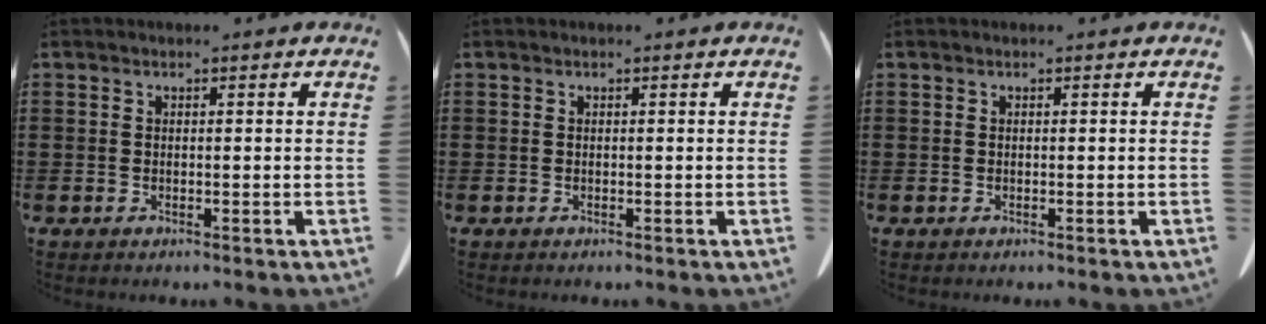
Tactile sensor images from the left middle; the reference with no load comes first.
{"total": 0.0}
{"total": 0.0}